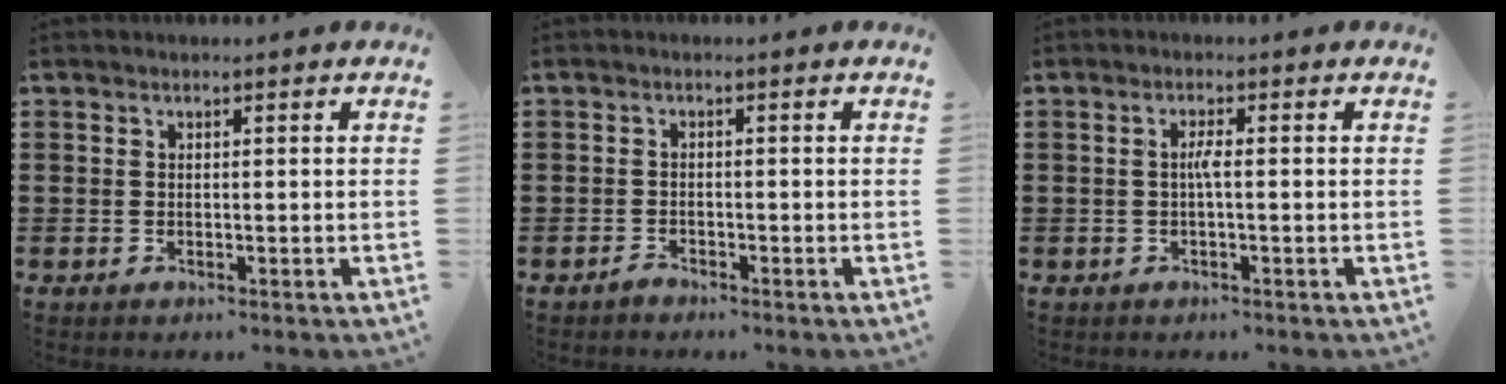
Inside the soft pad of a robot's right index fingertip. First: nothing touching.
{"total": 1.2, "force": [-1.2, 0.3, 0.1], "torque": [-0.005, 0.000, -0.025]}
{"total": 2.0, "force": [-0.2, 0.2, 2.0], "torque": [-0.039, -0.001, -0.005]}